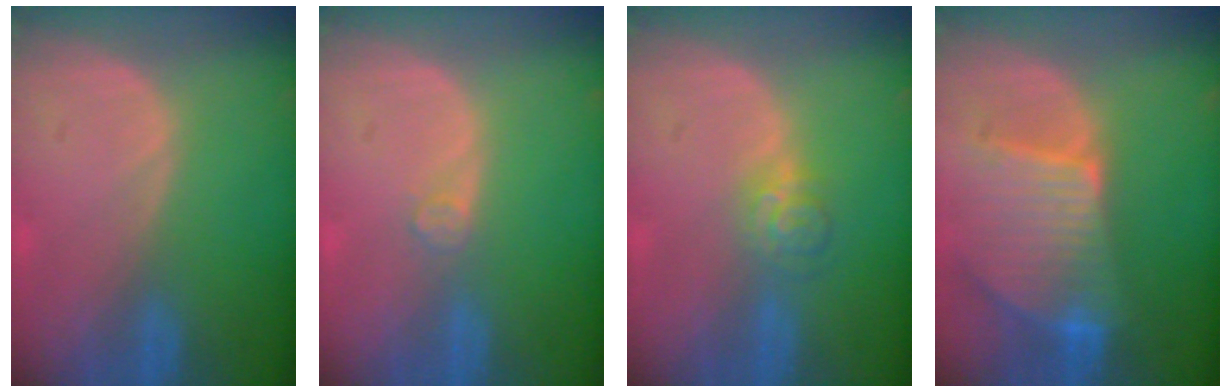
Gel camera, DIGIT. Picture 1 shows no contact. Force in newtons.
{"total": 1.5, "press": 1.5, "slide": 0.2}
{"total": 3.6, "press": 3.5, "slide": 0.5}
{"total": 9.6, "press": 8.5, "slide": 4.6}